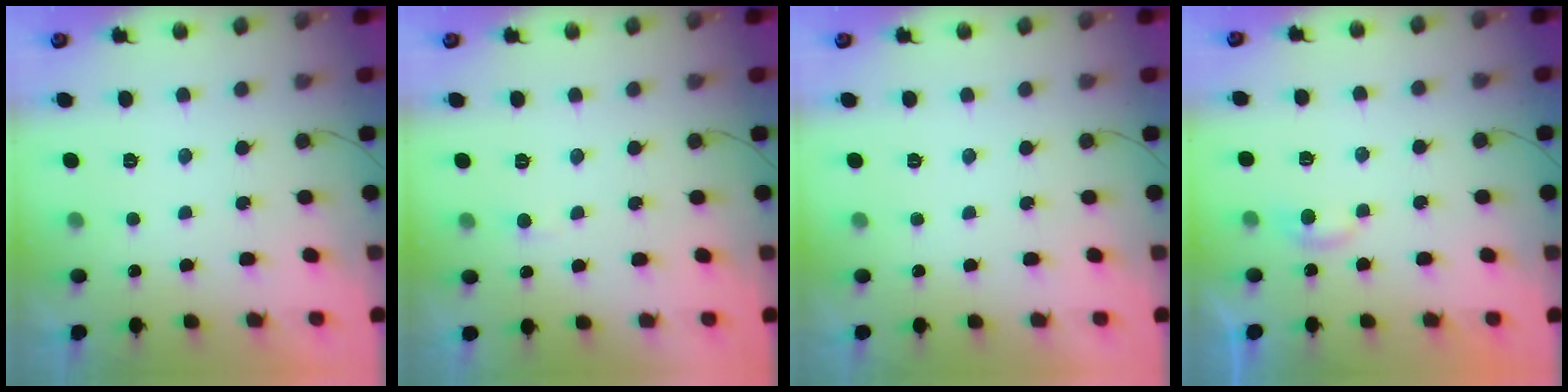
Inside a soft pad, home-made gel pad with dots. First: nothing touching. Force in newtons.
{"total": 2.0, "press": 2.0, "slide": 0.2}
{"total": 0.0}
{"total": 2.8, "press": 2.8, "slide": 0.3}